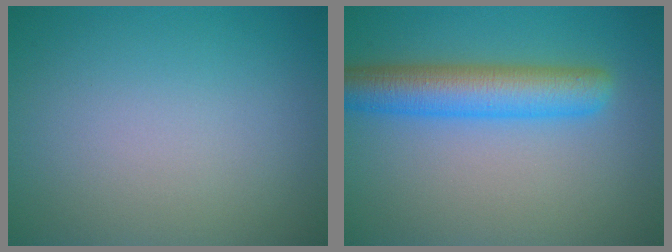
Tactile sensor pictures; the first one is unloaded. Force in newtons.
{"total": 6.1, "press": 6.1, "slide": 0.1}